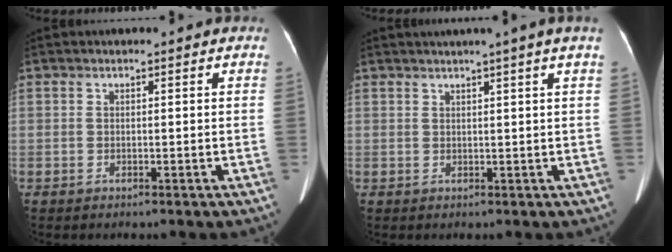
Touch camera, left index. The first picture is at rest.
{"total": 3.8, "force": [2.6, -1.3, 2.4], "torque": [-0.030, 0.006, 0.039]}